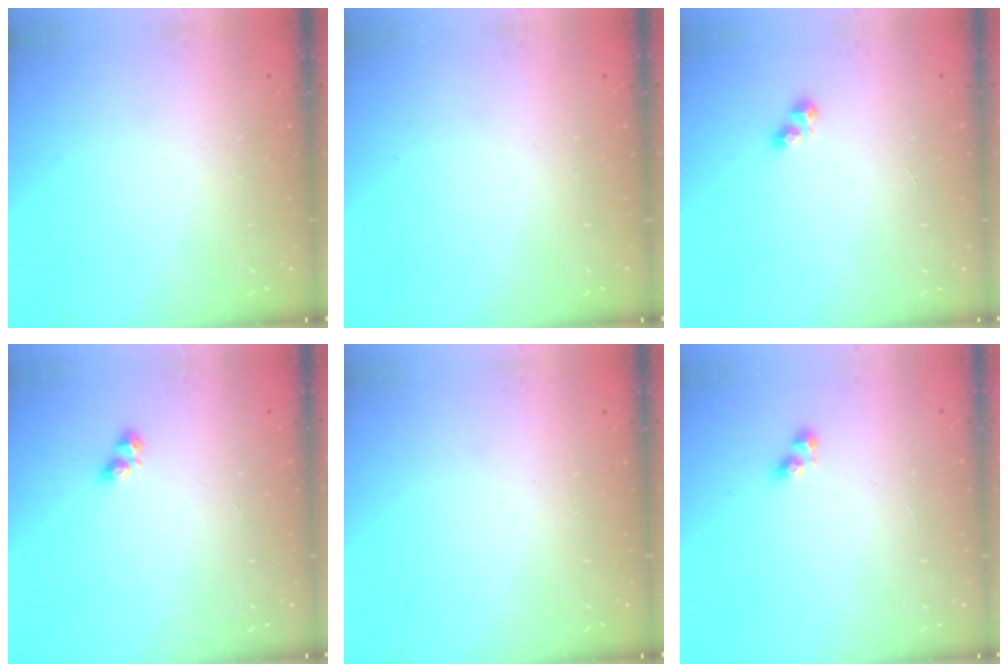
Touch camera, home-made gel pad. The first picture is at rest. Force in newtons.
{"total": 0.0}
{"total": 3.7, "press": 3.7, "slide": 0.5}
{"total": 2.8, "press": 2.6, "slide": 1.1}
{"total": 0.0}
{"total": 5.0, "press": 5.0, "slide": 0.3}